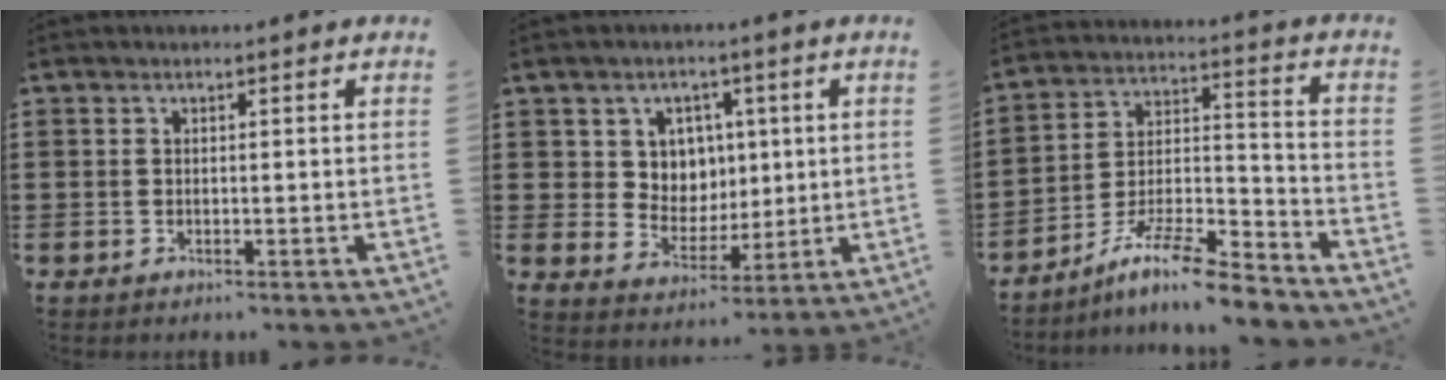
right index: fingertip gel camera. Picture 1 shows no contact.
{"total": 6.1, "force": [2.2, 5.5, 1.4], "torque": [-0.050, 0.004, 0.040]}
{"total": 10.8, "force": [-9.1, 1.5, 5.6], "torque": [-0.092, 0.025, -0.173]}